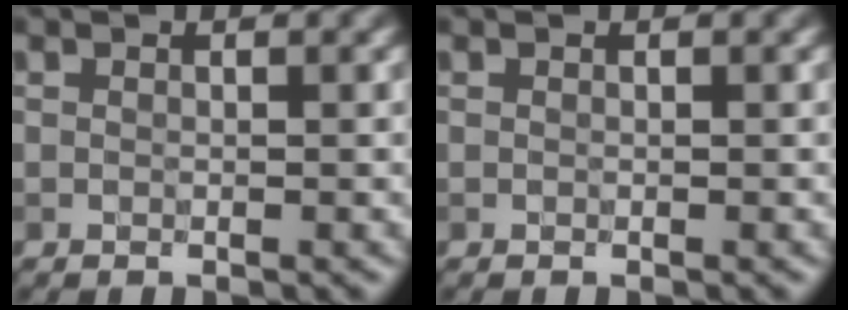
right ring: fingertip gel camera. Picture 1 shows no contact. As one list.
[{"total": 0.0}]